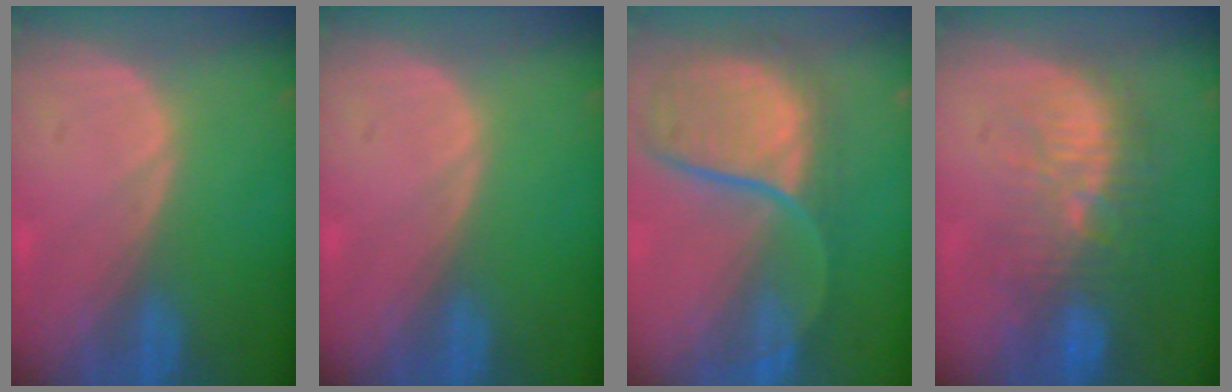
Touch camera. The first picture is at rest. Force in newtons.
{"total": 0.0}
{"total": 11.4, "press": 9.7, "slide": 5.9}
{"total": 10.1, "press": 9.2, "slide": 4.2}